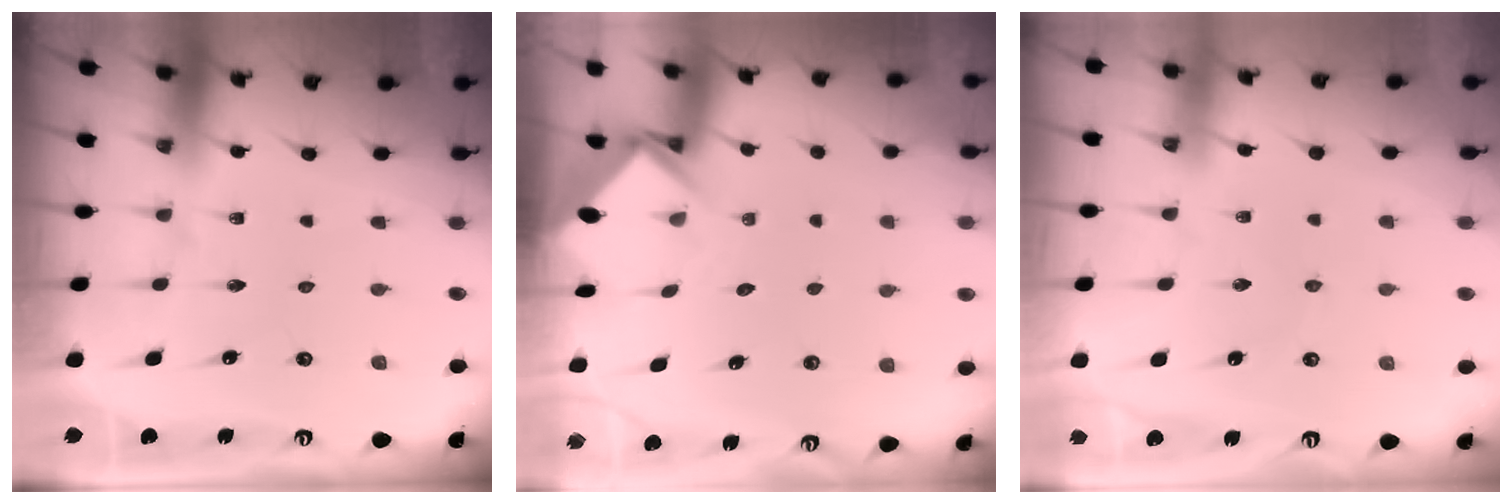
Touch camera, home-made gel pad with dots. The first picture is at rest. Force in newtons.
{"total": 3.6, "press": 3.6, "slide": 0.3}
{"total": 1.6, "press": 1.6, "slide": 0.2}